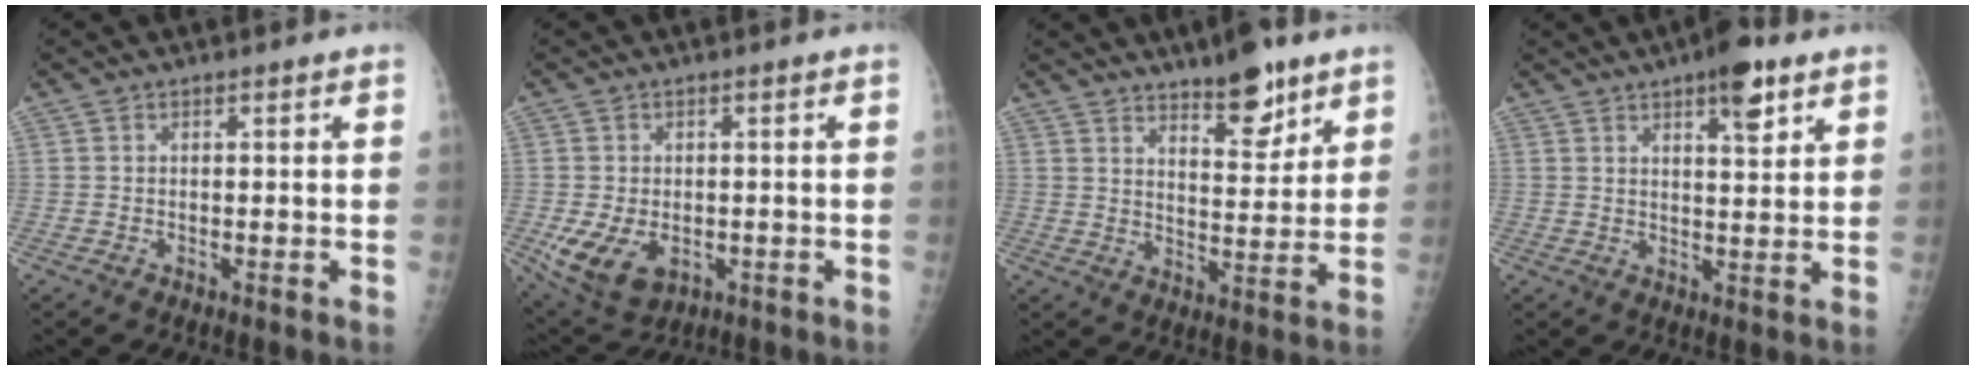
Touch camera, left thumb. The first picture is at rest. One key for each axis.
{"total": 8.6, "fx": -2.2, "fy": 5.7, "fz": 6.0, "tx": -0.105, "ty": -0.003, "tz": -0.023}
{"total": 9.9, "fx": 6.9, "fy": 3.4, "fz": 6.2, "tx": -0.067, "ty": -0.048, "tz": 0.108}
{"total": 7.3, "fx": 4.3, "fy": 2.4, "fz": 5.4, "tx": -0.064, "ty": -0.020, "tz": 0.059}